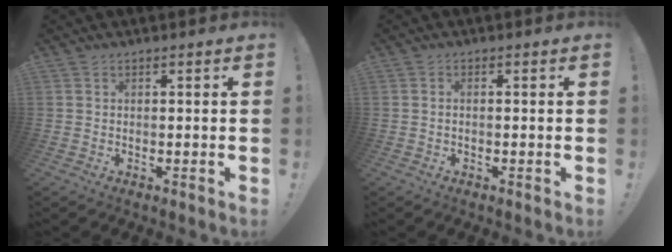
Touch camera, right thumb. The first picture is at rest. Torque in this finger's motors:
{"motor_torque": [-0.17, -0.04, -0.14, 0.15, 0.02]}